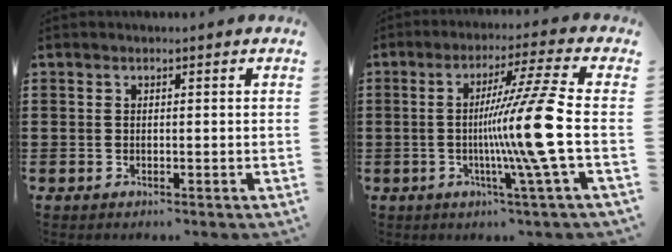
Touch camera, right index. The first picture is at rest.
{"total": 13.1, "force": [-1.2, -1.7, 13.0], "torque": [-0.229, -0.024, -0.040]}